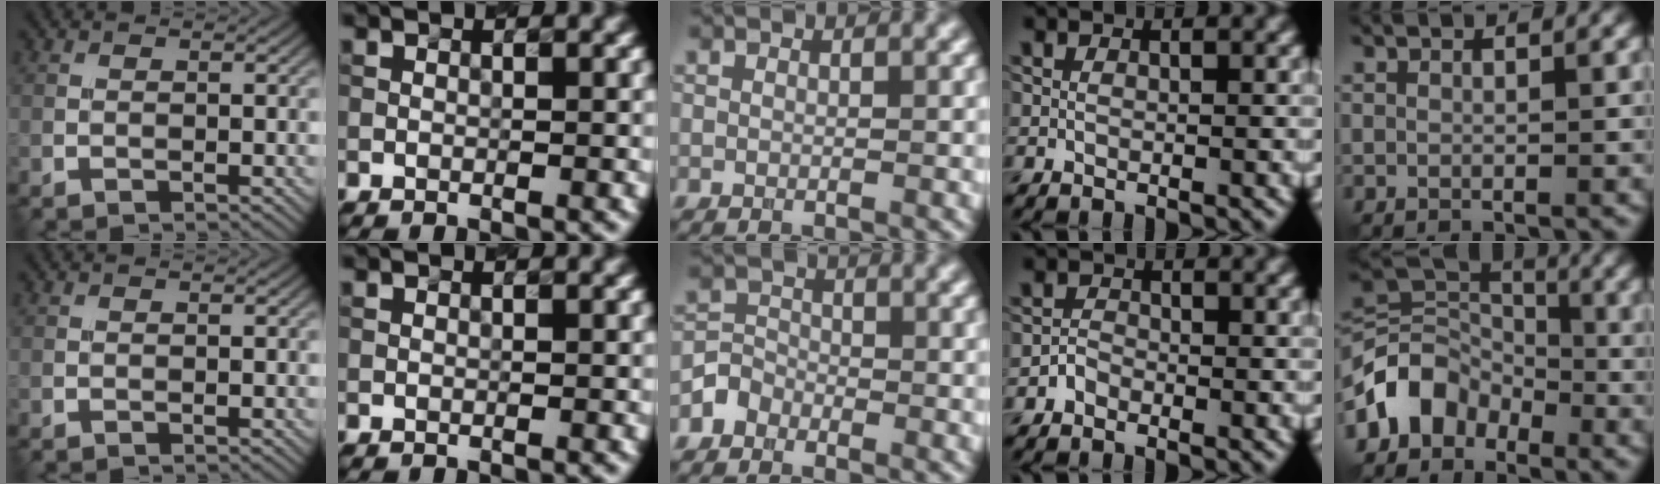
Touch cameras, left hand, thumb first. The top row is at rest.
{"middle": {"total": 1.8, "force": [-1.6, 0.9, -0.3], "torque": [0.003, 0.012, -0.027]}, "ring": {"total": 1.0, "force": [-0.8, 0.6, 0.2], "torque": [-0.001, 0.003, -0.017]}, "little": {"total": 5.3, "force": [-3.2, 3.8, 1.7], "torque": [-0.015, 0.007, -0.073]}}